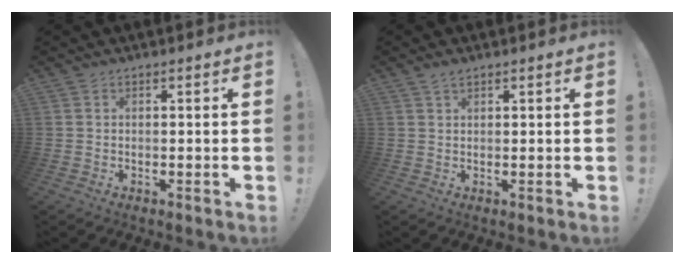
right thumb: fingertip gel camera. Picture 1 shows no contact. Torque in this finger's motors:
{"motor_torque": [-0.30, 0.36, 0.12, 0.10, 0.02]}